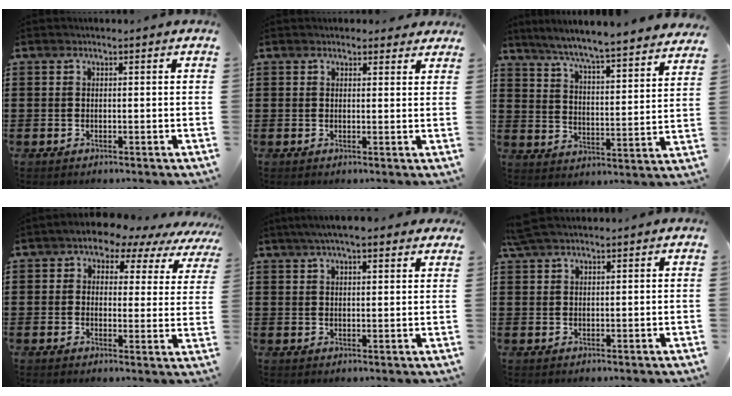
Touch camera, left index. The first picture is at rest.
{"total": 1.7, "force": [1.6, 0.6, 0.2], "torque": [-0.001, 0.002, 0.029]}
{"total": 5.7, "force": [5.3, -0.8, 1.9], "torque": [-0.062, -0.045, 0.084]}
{"total": 4.6, "force": [4.0, 1.9, 1.2], "torque": [-0.041, -0.020, 0.064]}
{"total": 4.9, "force": [3.9, 0.8, 3.0], "torque": [-0.065, 0.001, 0.069]}
{"total": 3.1, "force": [2.6, 0.6, 1.5], "torque": [-0.035, 0.004, 0.051]}